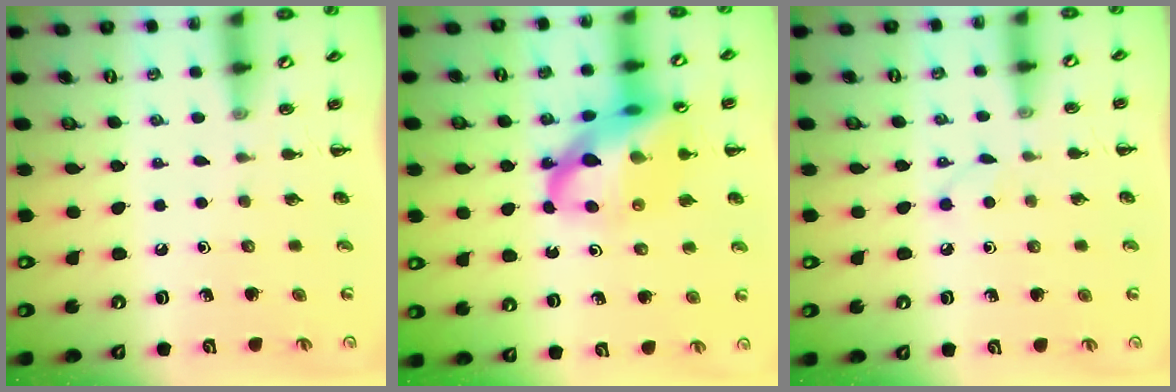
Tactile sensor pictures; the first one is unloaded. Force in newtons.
{"total": 20.5, "press": 20.0, "slide": 4.3}
{"total": 2.9, "press": 2.7, "slide": 0.9}